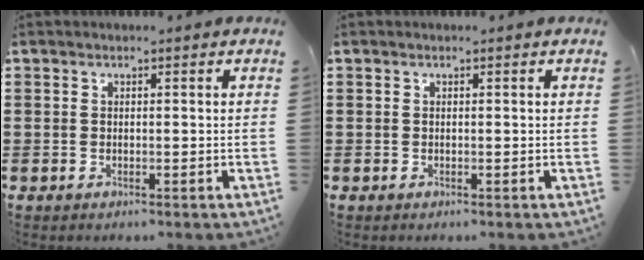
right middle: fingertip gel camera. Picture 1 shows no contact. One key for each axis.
{"total": 0.0}